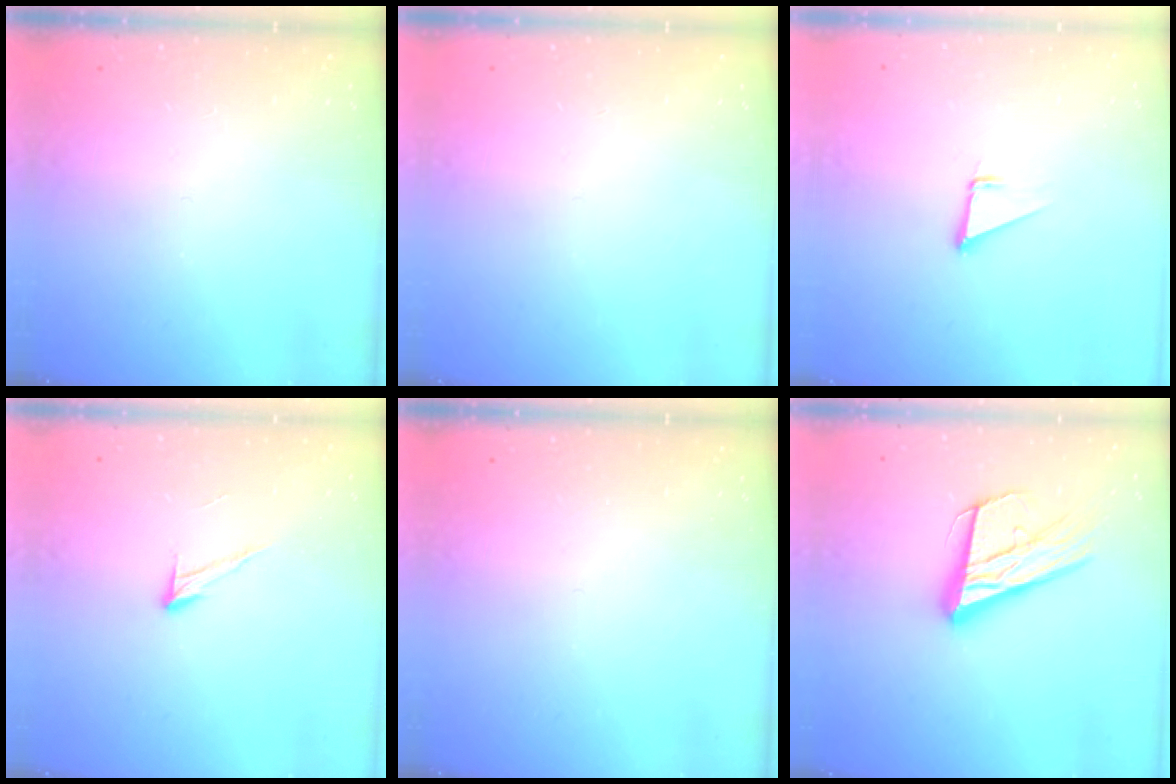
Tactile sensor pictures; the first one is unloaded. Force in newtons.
{"total": 0.0}
{"total": 1.9, "press": 1.9, "slide": 0.0}
{"total": 7.1, "press": 7.0, "slide": 0.4}
{"total": 0.0}
{"total": 20.1, "press": 19.8, "slide": 3.8}